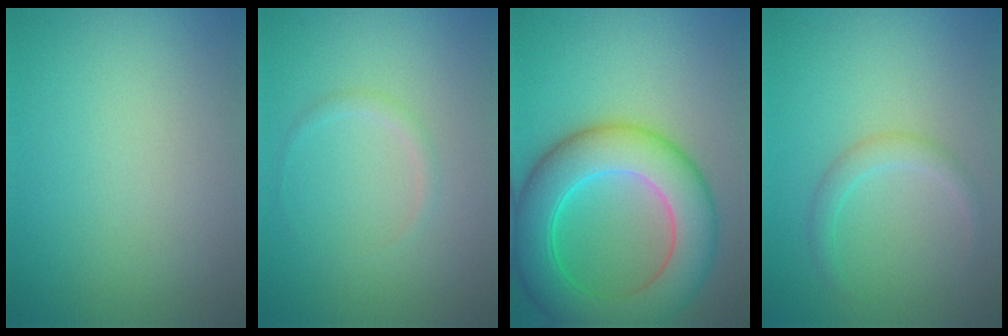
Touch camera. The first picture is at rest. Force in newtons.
{"total": 1.0, "press": 1.0, "slide": 0.1}
{"total": 9.8, "press": 9.8, "slide": 0.5}
{"total": 1.7, "press": 1.7, "slide": 0.1}